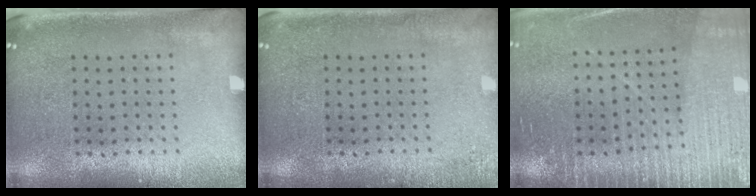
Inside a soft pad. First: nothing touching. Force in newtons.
{"total": 1.6, "press": 1.6, "slide": 0.3}
{"total": 3.1, "press": 3.0, "slide": 0.2}